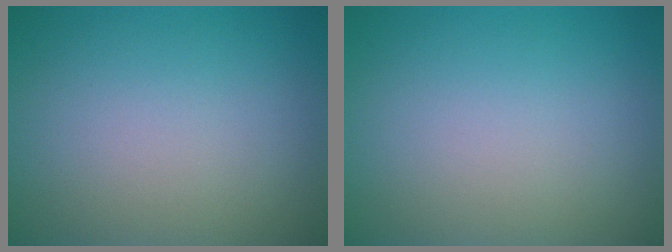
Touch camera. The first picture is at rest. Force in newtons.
{"total": 0.0}